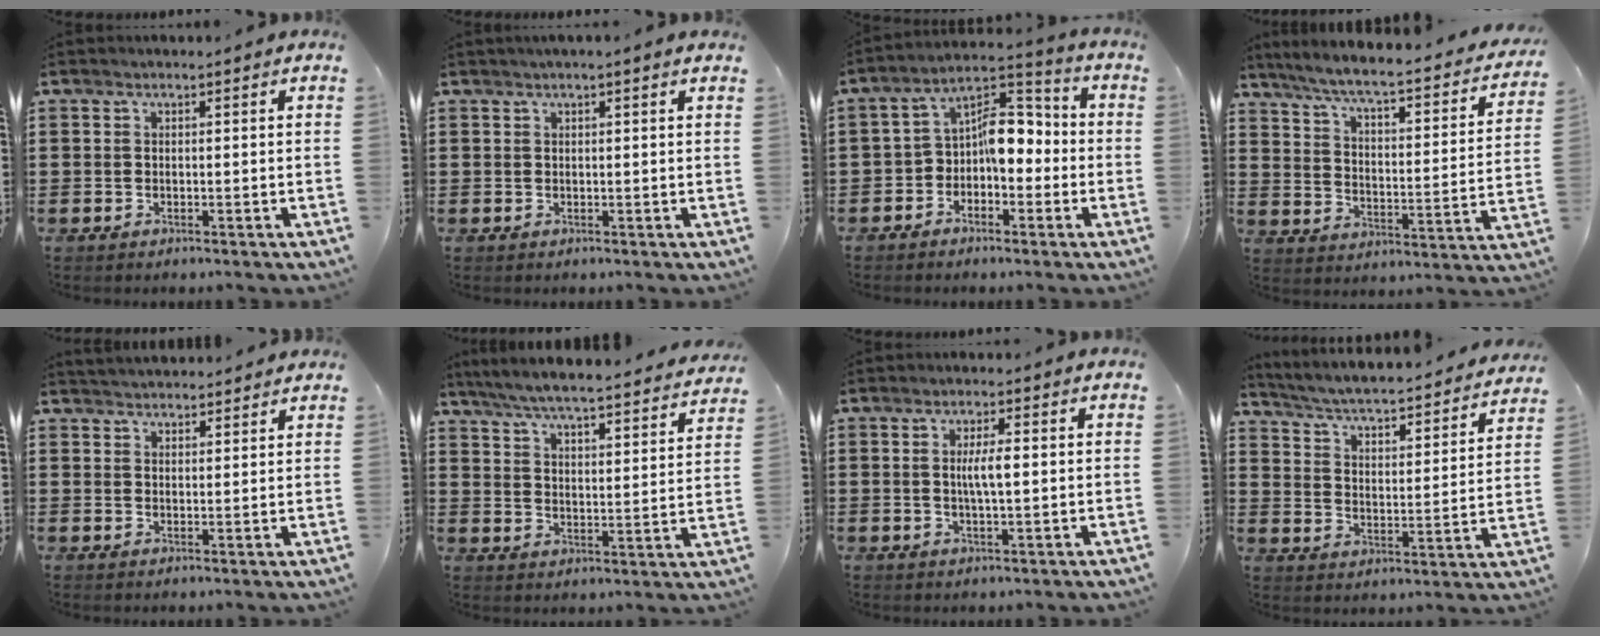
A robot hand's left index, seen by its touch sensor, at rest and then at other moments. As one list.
[{"total": 0.9, "force": [0.6, 0.0, 0.7], "torque": [-0.014, -0.001, 0.011]}, {"total": 6.9, "force": [-0.9, 4.5, 5.2], "torque": [-0.093, 0.010, -0.021]}, {"total": 5.0, "force": [4.1, 0.1, 3.0], "torque": [-0.078, -0.039, 0.059]}, {"total": 2.7, "force": [2.7, 0.0, -0.1], "torque": [-0.006, -0.005, 0.053]}, {"total": 5.6, "force": [5.3, -0.5, 1.8], "torque": [-0.060, -0.042, 0.087]}, {"total": 3.6, "force": [0.4, 0.7, 3.5], "torque": [-0.068, 0.001, 0.004]}, {"total": 3.3, "force": [3.0, -0.2, 1.3], "torque": [-0.046, -0.036, 0.038]}]